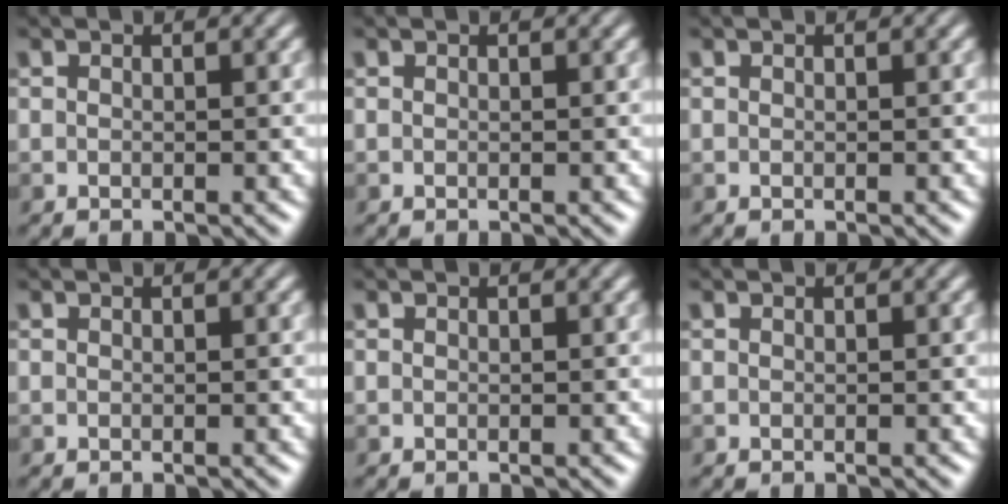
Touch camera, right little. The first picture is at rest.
{"total": 0.0}
{"total": 0.0}
{"total": 0.0}
{"total": 0.0}
{"total": 0.0}